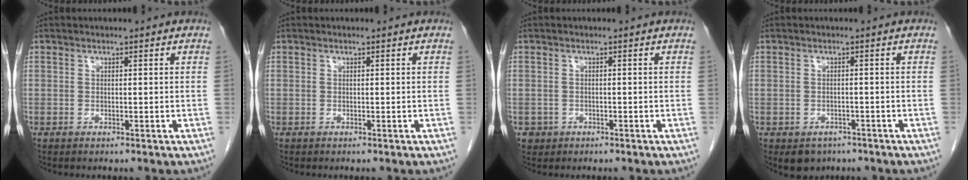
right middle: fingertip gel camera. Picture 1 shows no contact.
{"total": 0.0}
{"total": 1.5, "force": [-0.7, 1.3, 0.0], "torque": [-0.004, 0.006, -0.008]}
{"total": 3.6, "force": [-2.5, 2.5, 0.8], "torque": [-0.009, 0.002, -0.031]}